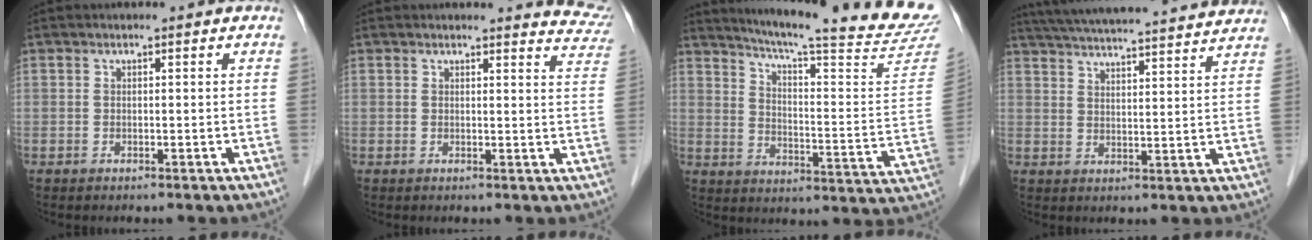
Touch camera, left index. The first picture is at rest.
{"total": 6.5, "force": [6.4, 1.2, 0.5], "torque": [0.017, -0.032, 0.034]}
{"total": 25.7, "force": [23.4, -0.4, 10.8], "torque": [-0.163, -0.096, 0.294]}
{"total": 24.9, "force": [23.0, 1.3, 9.3], "torque": [-0.160, 0.007, 0.305]}